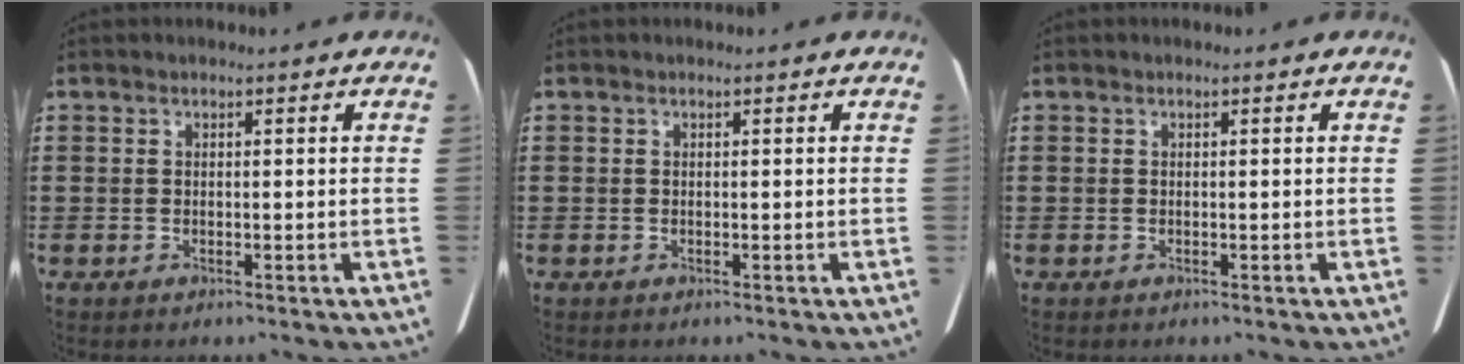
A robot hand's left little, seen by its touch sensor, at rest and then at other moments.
{"total": 0.0}
{"total": 0.0}